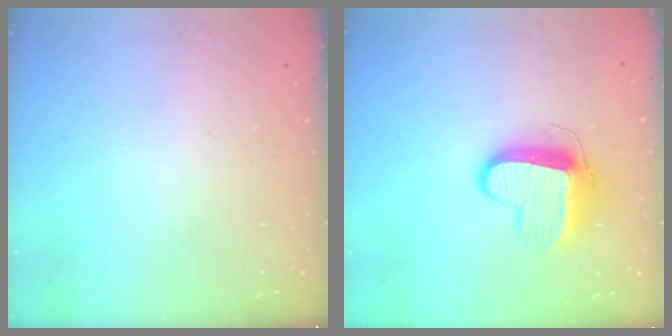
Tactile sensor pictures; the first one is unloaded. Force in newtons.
{"total": 10.3, "press": 10.2, "slide": 1.3}